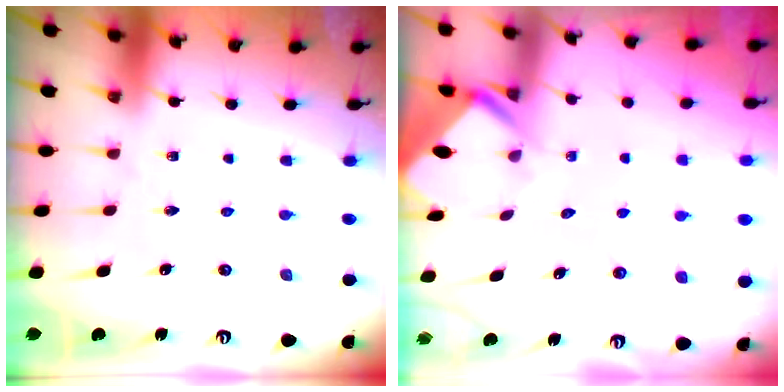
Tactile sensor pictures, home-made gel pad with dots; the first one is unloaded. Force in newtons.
{"total": 3.3, "press": 3.3, "slide": 0.2}